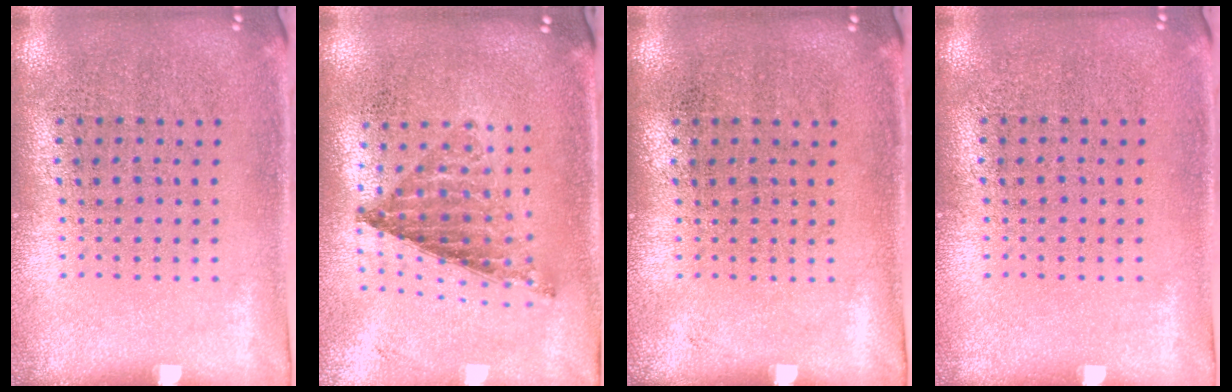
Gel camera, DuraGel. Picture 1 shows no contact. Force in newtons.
{"total": 0.8, "press": 0.8, "slide": 0.1}
{"total": 0.0}
{"total": 0.0}